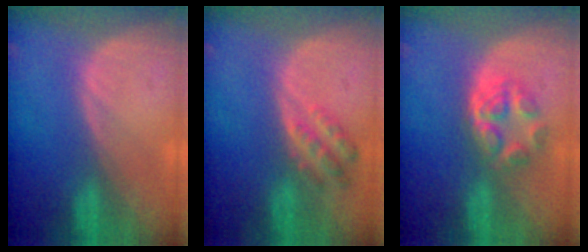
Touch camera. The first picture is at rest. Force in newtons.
{"total": 4.4, "press": 4.3, "slide": 0.9}
{"total": 6.3, "press": 5.3, "slide": 3.4}